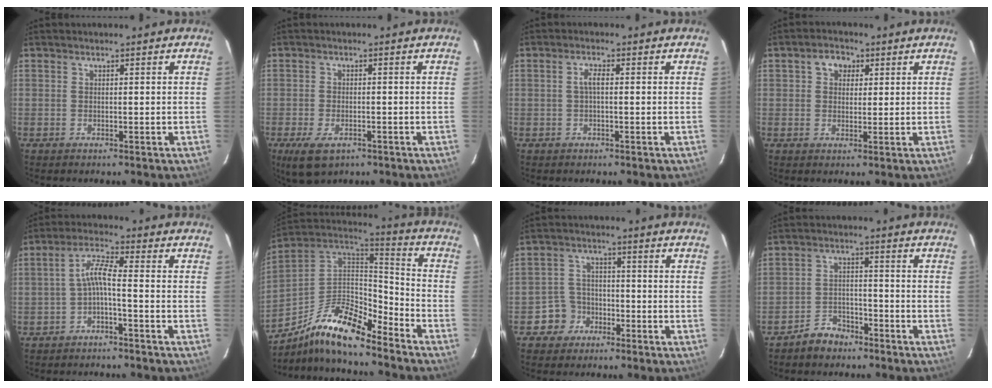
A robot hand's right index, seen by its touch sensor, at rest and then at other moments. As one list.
[{"total": 6.4, "force": [-3.6, 3.3, 4.1], "torque": [-0.097, -0.020, -0.061]}, {"total": 1.6, "force": [-0.1, 0.4, 1.6], "torque": [-0.033, 0.006, -0.003]}, {"total": 3.8, "force": [1.4, 3.2, 1.6], "torque": [-0.022, 0.015, 0.023]}, {"total": 3.4, "force": [-1.6, 0.0, 3.0], "torque": [-0.069, 0.009, -0.030]}, {"total": 16.9, "force": [-11.9, 4.9, 10.9], "torque": [-0.211, -0.001, -0.229]}, {"total": 5.5, "force": [-3.1, 4.6, 0.2], "torque": [-0.012, 0.026, -0.054]}, {"total": 5.5, "force": [-4.4, 3.2, 0.8], "torque": [-0.031, 0.018, -0.072]}]